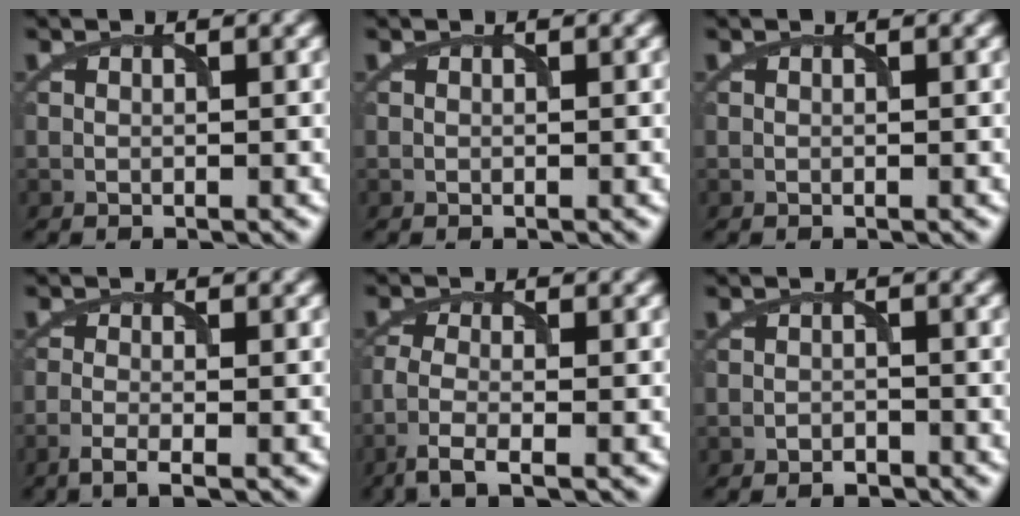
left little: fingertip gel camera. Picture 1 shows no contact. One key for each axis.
{"total": 0.0}
{"total": 0.0}
{"total": 2.1, "fx": -1.3, "fy": 0.4, "fz": 1.6, "tx": -0.030, "ty": -0.003, "tz": -0.037}
{"total": 3.8, "fx": -2.4, "fy": 1.0, "fz": 2.8, "tx": -0.065, "ty": -0.008, "tz": -0.061}
{"total": 1.0, "fx": -0.8, "fy": 0.5, "fz": 0.2, "tx": 0.001, "ty": 0.003, "tz": -0.015}